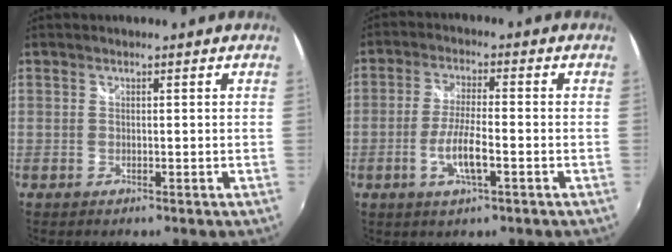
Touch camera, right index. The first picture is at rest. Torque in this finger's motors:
{"motor_torque": [0.23, -0.17, 0.45, 0.09]}